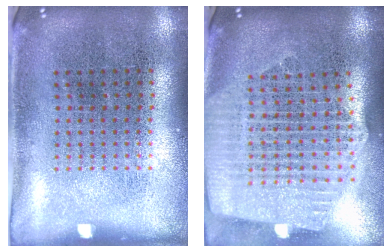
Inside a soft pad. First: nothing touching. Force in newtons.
{"total": 2.7, "press": 2.3, "slide": 1.4}